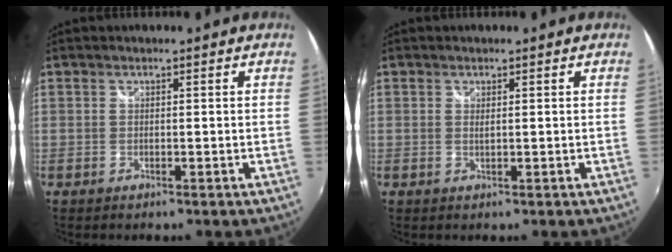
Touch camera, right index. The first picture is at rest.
{"total": 0.6, "force": [0.2, 0.1, 0.5], "torque": [-0.010, 0.000, 0.004]}